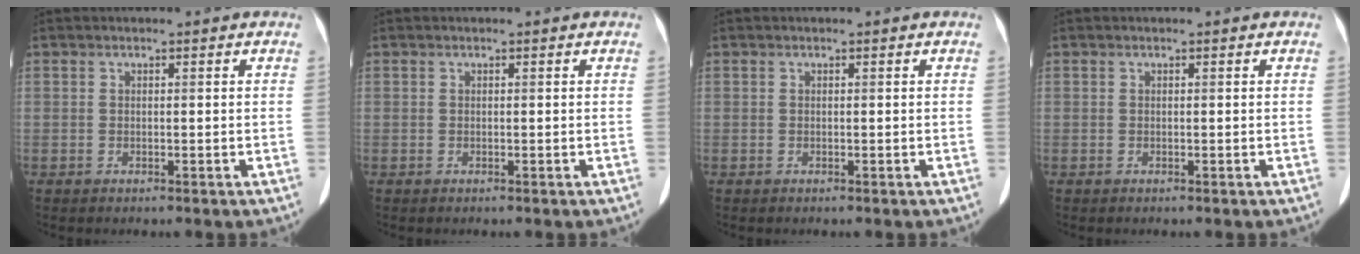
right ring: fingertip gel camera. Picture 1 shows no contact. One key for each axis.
{"total": 0.0}
{"total": 0.0}
{"total": 0.0}